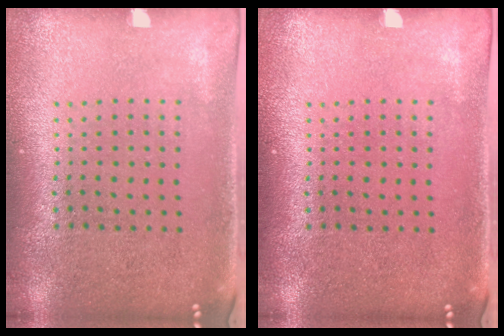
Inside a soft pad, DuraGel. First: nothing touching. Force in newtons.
{"total": 0.0}